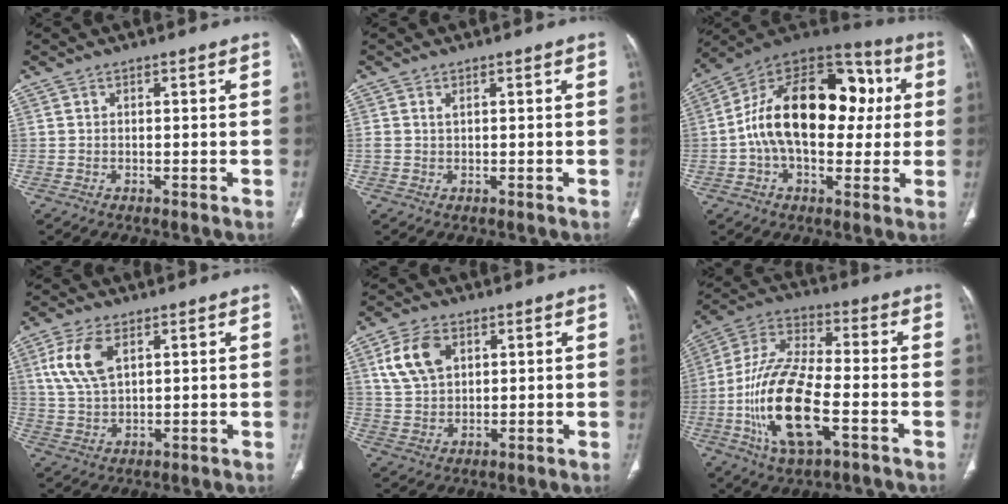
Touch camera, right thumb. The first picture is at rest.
{"total": 1.0, "force": [0.5, 0.6, 0.7], "torque": [-0.016, 0.004, 0.014]}
{"total": 24.7, "force": [2.2, 15.0, 19.5], "torque": [-0.297, 0.041, 0.028]}
{"total": 8.9, "force": [3.5, 4.6, 6.8], "torque": [-0.144, -0.004, 0.073]}
{"total": 9.0, "force": [3.5, 5.8, 5.8], "torque": [-0.102, -0.006, 0.073]}
{"total": 19.0, "force": [-5.4, 7.3, 16.6], "torque": [-0.339, 0.022, -0.096]}